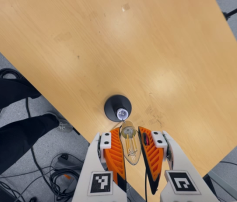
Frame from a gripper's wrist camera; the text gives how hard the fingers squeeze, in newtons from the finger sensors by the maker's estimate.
{"total": 20.5, "left": 21.9, "right": 19.0}